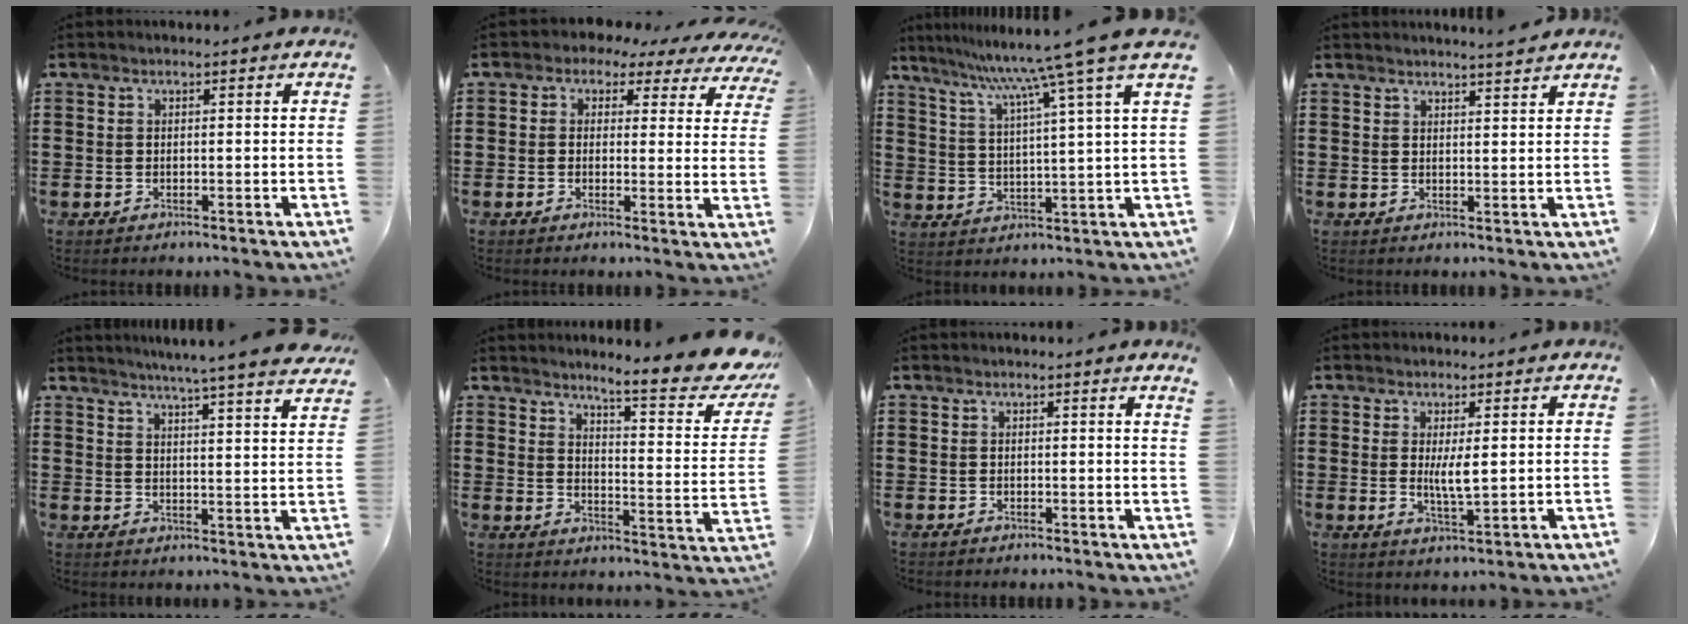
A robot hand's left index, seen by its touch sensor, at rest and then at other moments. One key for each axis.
{"total": 2.3, "fx": 1.4, "fy": 1.8, "fz": 0.5, "tx": -0.025, "ty": -0.010, "tz": 0.018}
{"total": 9.6, "fx": 7.5, "fy": -2.3, "fz": 5.5, "tx": -0.137, "ty": -0.048, "tz": 0.114}
{"total": 2.4, "fx": 2.4, "fy": -0.5, "fz": 0.1, "tx": -0.010, "ty": -0.007, "tz": 0.046}
{"total": 4.9, "fx": 4.6, "fy": -1.0, "fz": 1.4, "tx": -0.046, "ty": -0.034, "tz": 0.075}
{"total": 9.5, "fx": 7.6, "fy": 0.4, "fz": 5.6, "tx": -0.094, "ty": -0.057, "tz": 0.120}
{"total": 1.0, "fx": 0.9, "fy": -0.4, "fz": 0.4, "tx": -0.009, "ty": -0.005, "tz": 0.016}
{"total": 4.1, "fx": 0.8, "fy": 0.9, "fz": 4.0, "tx": -0.070, "ty": -0.005, "tz": 0.012}